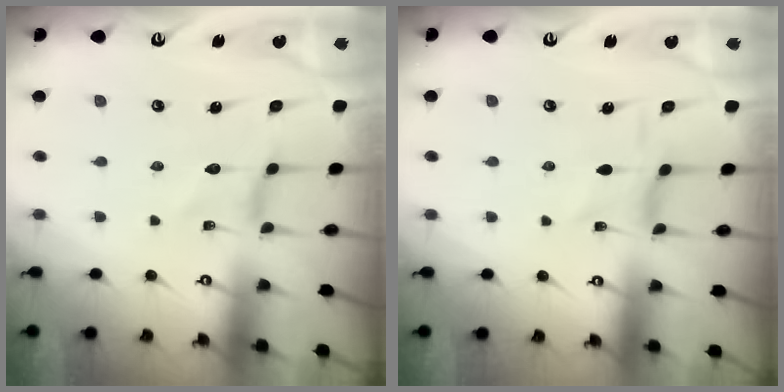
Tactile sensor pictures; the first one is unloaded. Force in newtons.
{"total": 0.0}